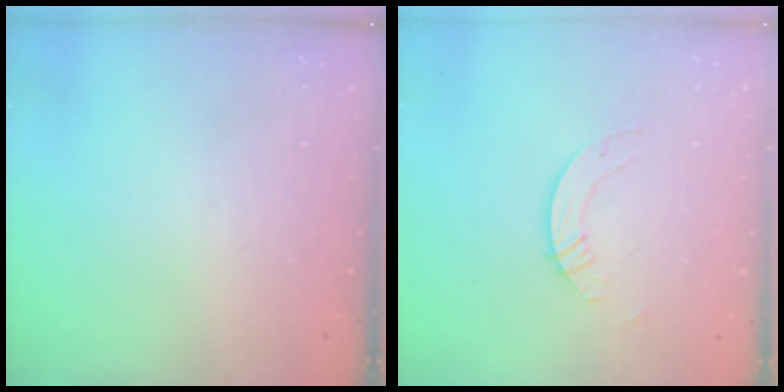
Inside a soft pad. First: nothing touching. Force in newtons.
{"total": 2.8, "press": 2.8, "slide": 0.2}